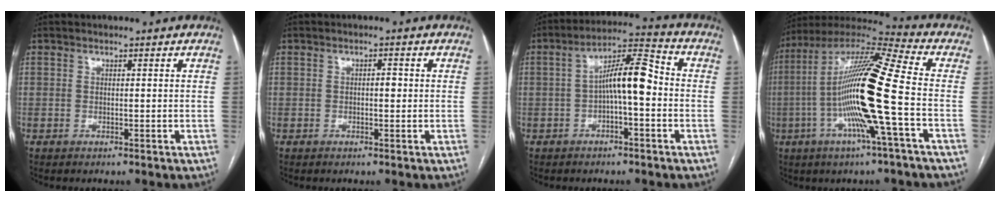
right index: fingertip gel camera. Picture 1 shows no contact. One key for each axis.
{"total": 1.5, "fx": 0.0, "fy": 0.7, "fz": 1.4, "tx": -0.020, "ty": 0.003, "tz": -0.002}
{"total": 9.0, "fx": -0.7, "fy": 2.1, "fz": 8.7, "tx": -0.151, "ty": 0.032, "tz": -0.016}
{"total": 18.9, "fx": -3.3, "fy": -0.2, "fz": 18.6, "tx": -0.355, "ty": 0.000, "tz": -0.077}